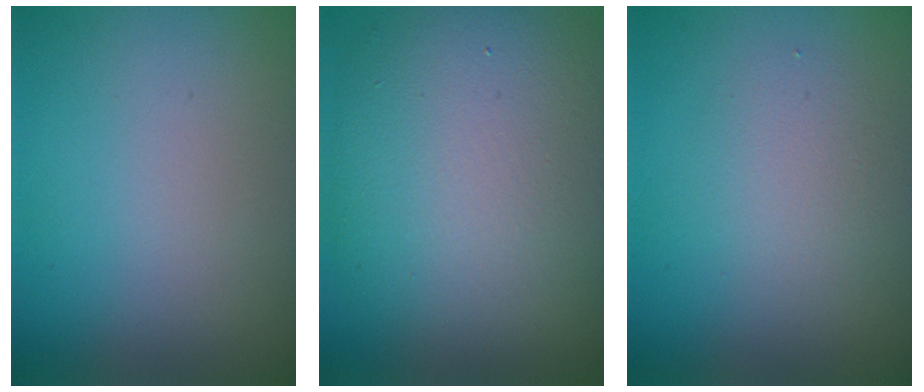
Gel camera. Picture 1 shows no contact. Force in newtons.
{"total": 12.2, "press": 12.2, "slide": 0.8}
{"total": 2.4, "press": 2.4, "slide": 0.1}